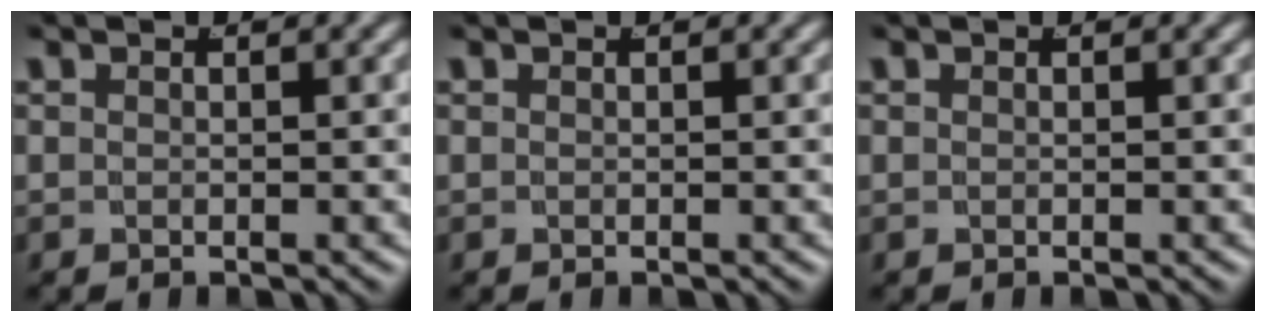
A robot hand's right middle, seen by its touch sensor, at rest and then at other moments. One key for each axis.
{"total": 0.0}
{"total": 0.0}